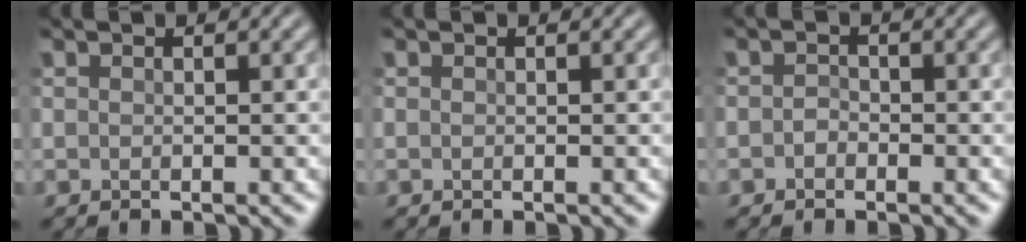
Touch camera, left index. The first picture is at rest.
{"total": 0.0}
{"total": 0.9, "force": [-0.5, 0.7, 0.4], "torque": [-0.008, 0.000, -0.011]}